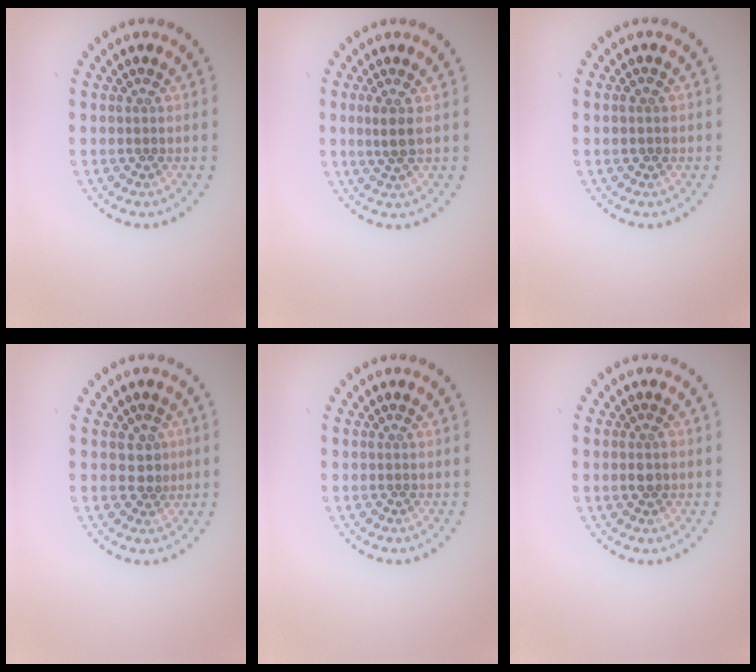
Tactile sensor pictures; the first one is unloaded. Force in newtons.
{"total": 1.9, "press": 1.6, "slide": 1.0}
{"total": 0.8, "press": 0.8, "slide": 0.1}
{"total": 1.9, "press": 1.7, "slide": 0.9}
{"total": 0.0}
{"total": 1.1, "press": 1.1, "slide": 0.2}